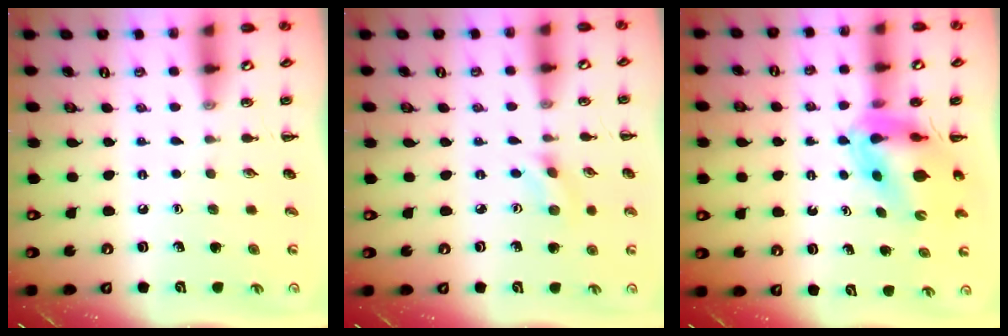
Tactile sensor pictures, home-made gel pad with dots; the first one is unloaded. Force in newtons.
{"total": 2.0, "press": 1.9, "slide": 0.8}
{"total": 7.8, "press": 7.4, "slide": 2.4}